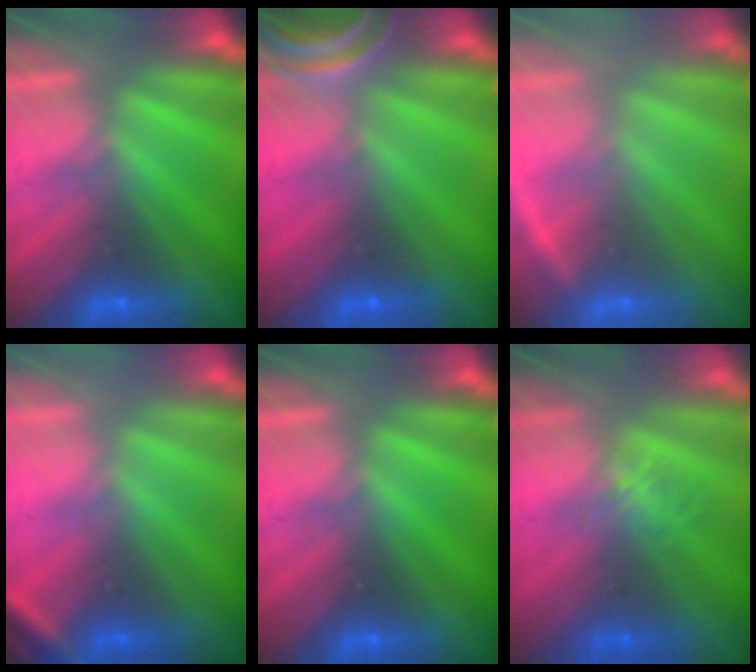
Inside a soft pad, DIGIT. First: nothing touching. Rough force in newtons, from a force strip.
{"total": 5.5}
{"total": 2.3}
{"total": 2.5}
{"total": 0.0}
{"total": 1.4}